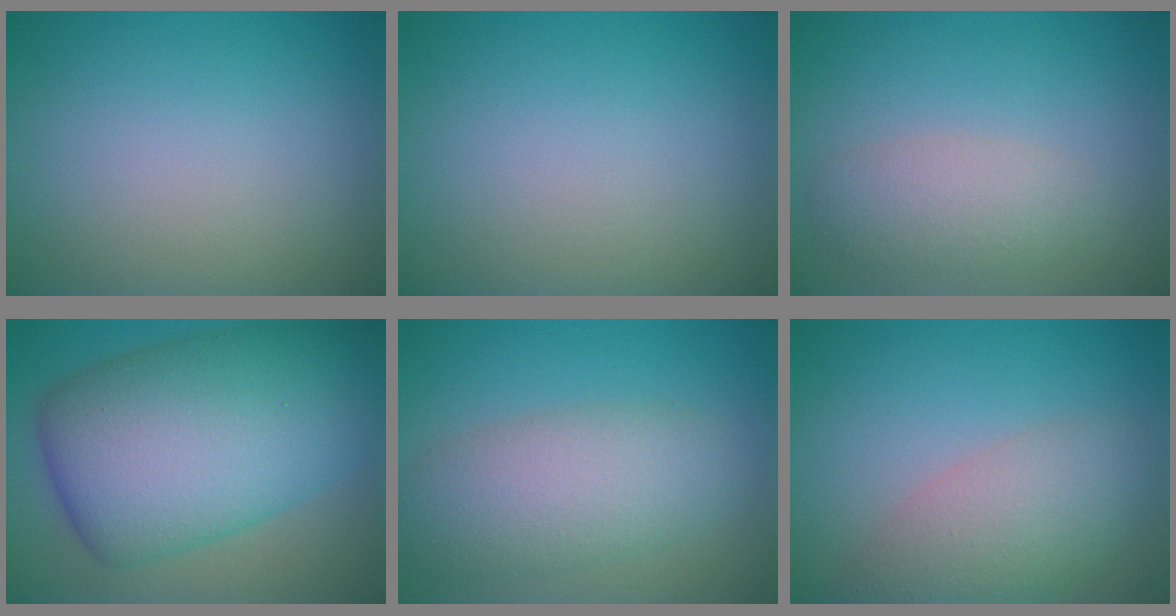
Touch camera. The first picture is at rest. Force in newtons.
{"total": 0.0}
{"total": 3.0, "press": 3.0, "slide": 0.2}
{"total": 13.5, "press": 13.5, "slide": 0.2}
{"total": 5.7, "press": 5.7, "slide": 0.3}
{"total": 4.8, "press": 4.8, "slide": 0.4}